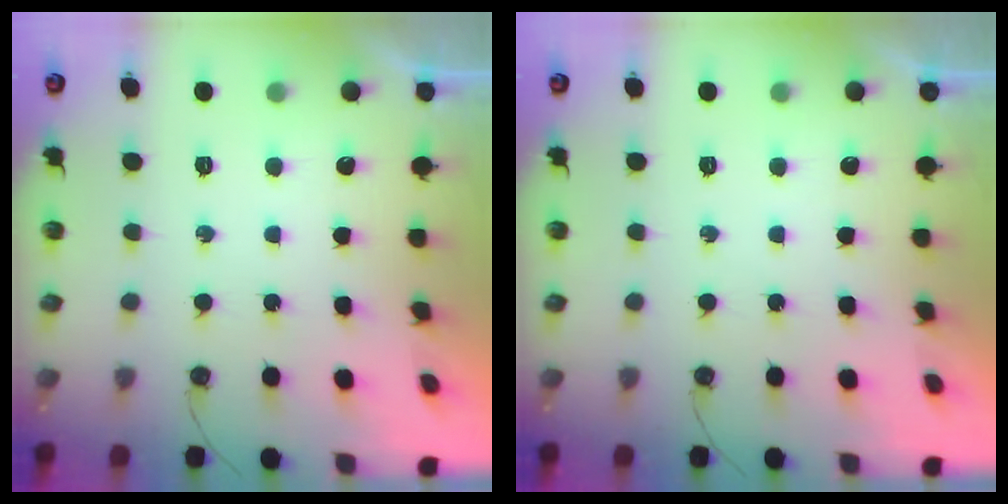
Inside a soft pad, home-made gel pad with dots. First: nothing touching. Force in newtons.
{"total": 0.0}